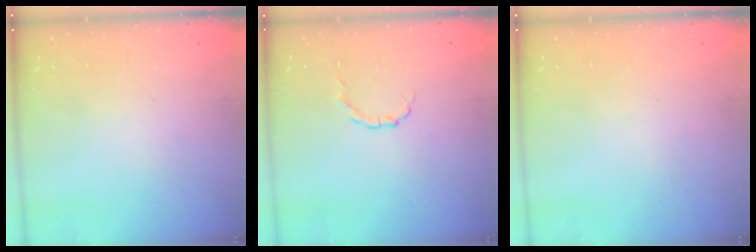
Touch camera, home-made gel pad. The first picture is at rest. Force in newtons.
{"total": 2.1, "press": 2.0, "slide": 0.6}
{"total": 0.0}